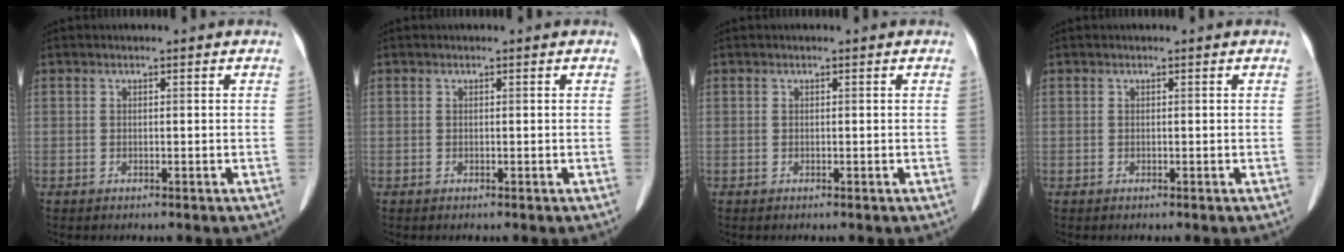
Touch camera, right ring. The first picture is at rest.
{"total": 0.0}
{"total": 0.0}
{"total": 0.0}